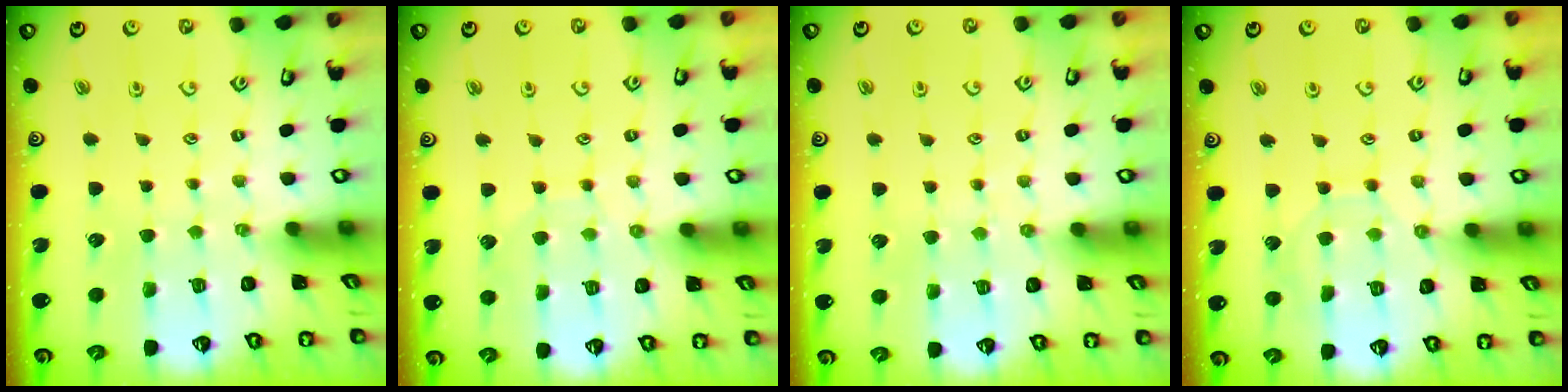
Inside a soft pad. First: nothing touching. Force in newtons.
{"total": 5.7, "press": 5.7, "slide": 0.6}
{"total": 4.3, "press": 4.3, "slide": 0.6}
{"total": 6.9, "press": 6.9, "slide": 0.7}